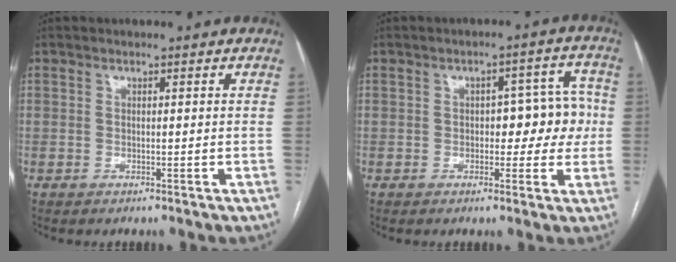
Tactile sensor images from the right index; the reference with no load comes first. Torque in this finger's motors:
{"motor_torque": [0.56, 0.00, 0.20, 0.05]}